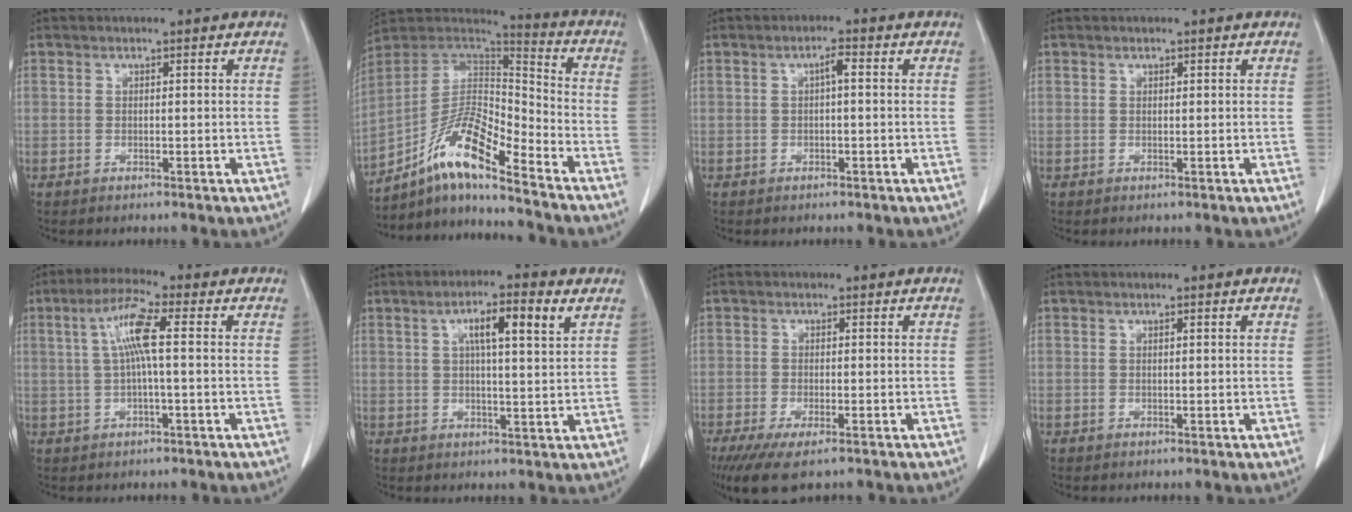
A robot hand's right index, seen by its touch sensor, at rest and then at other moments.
{"total": 13.6, "force": [-9.3, 1.7, 9.7], "torque": [-0.174, 0.019, -0.166]}
{"total": 1.8, "force": [0.2, 0.3, 1.8], "torque": [-0.029, 0.005, 0.003]}
{"total": 0.6, "force": [0.4, 0.3, 0.3], "torque": [-0.007, -0.002, 0.007]}
{"total": 7.0, "force": [1.2, 0.7, 6.9], "torque": [-0.137, 0.015, 0.021]}
{"total": 7.6, "force": [3.3, 0.8, 6.8], "torque": [-0.116, 0.010, 0.049]}
{"total": 7.1, "force": [-4.9, 1.7, 4.8], "torque": [-0.076, -0.019, -0.075]}
{"total": 0.5, "force": [0.2, 0.0, 0.5], "torque": [-0.010, 0.001, 0.004]}